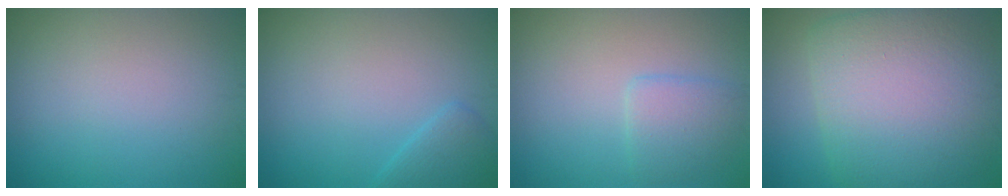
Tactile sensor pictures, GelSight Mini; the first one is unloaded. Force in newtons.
{"total": 1.9, "press": 1.9, "slide": 0.1}
{"total": 2.6, "press": 2.6, "slide": 0.1}
{"total": 11.8, "press": 11.8, "slide": 0.3}